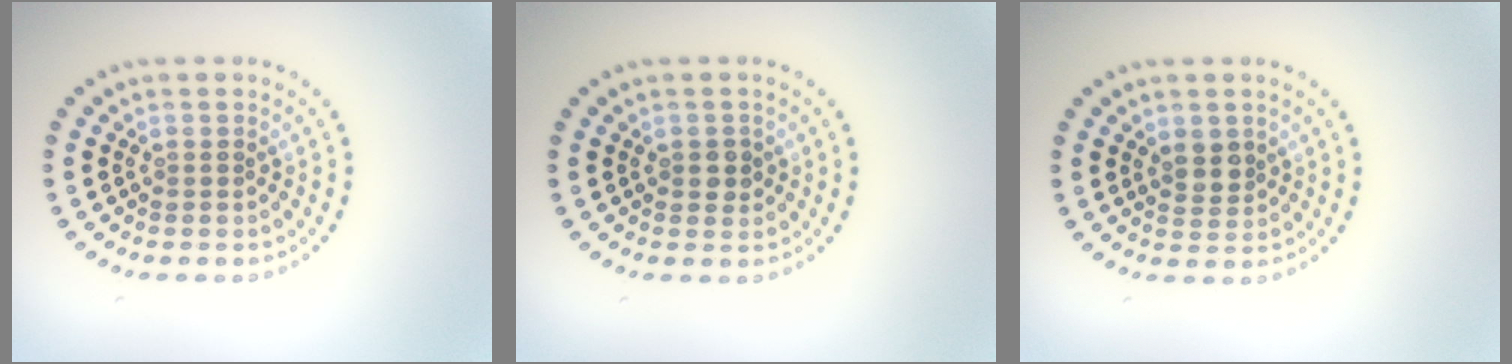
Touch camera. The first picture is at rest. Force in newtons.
{"total": 1.4, "press": 1.4, "slide": 0.2}
{"total": 1.8, "press": 1.7, "slide": 0.7}